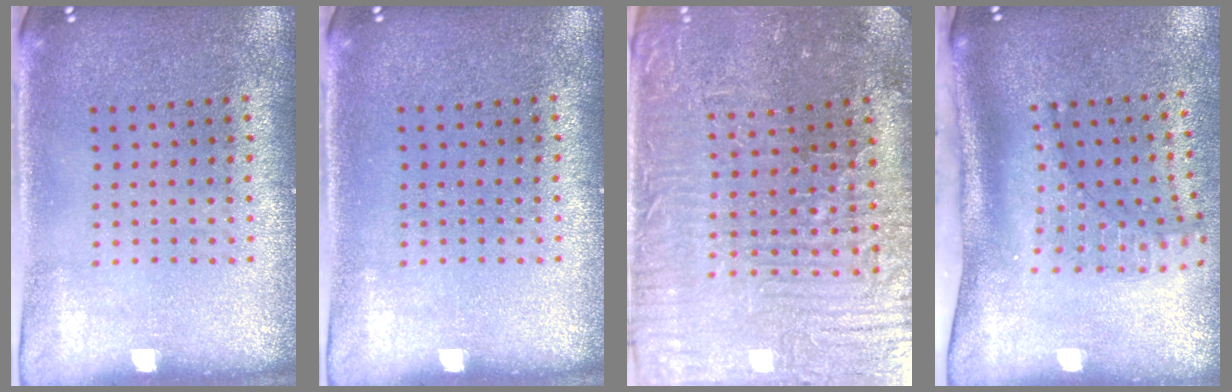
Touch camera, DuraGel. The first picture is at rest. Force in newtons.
{"total": 0.0}
{"total": 3.7, "press": 3.7, "slide": 0.6}
{"total": 2.1, "press": 1.5, "slide": 1.5}